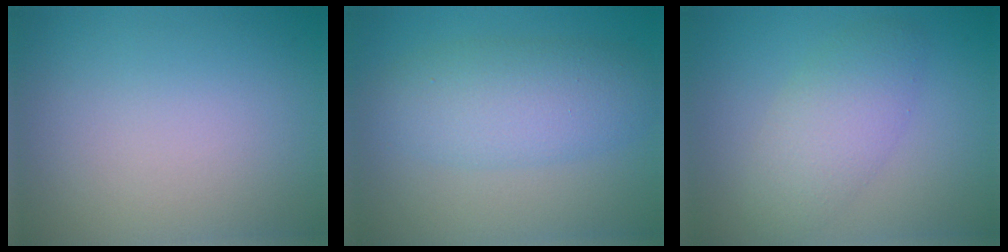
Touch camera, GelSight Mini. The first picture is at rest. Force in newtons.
{"total": 5.2, "press": 5.2, "slide": 0.1}
{"total": 3.8, "press": 3.8, "slide": 0.2}